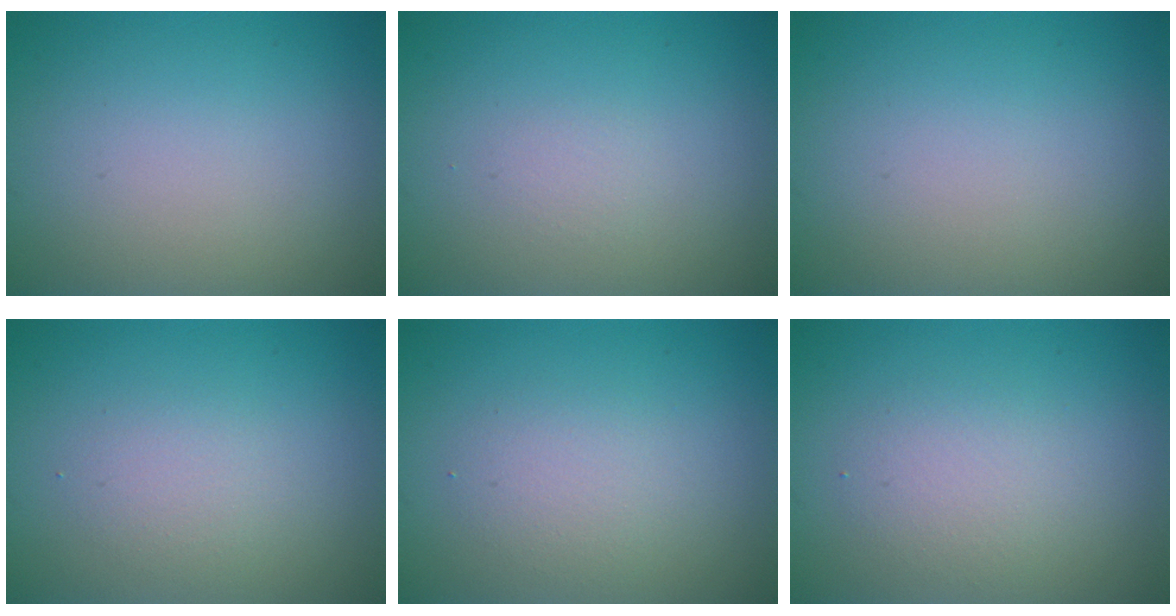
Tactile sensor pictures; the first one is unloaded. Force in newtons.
{"total": 0.0}
{"total": 0.0}
{"total": 1.7, "press": 1.7, "slide": 0.1}
{"total": 2.0, "press": 2.0, "slide": 0.1}
{"total": 2.2, "press": 2.2, "slide": 0.1}